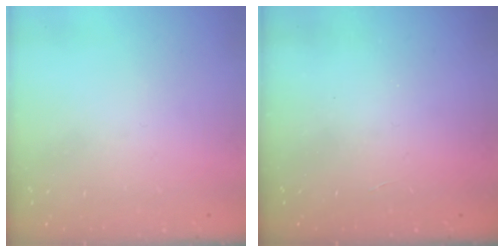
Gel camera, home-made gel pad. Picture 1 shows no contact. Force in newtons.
{"total": 2.1, "press": 2.1, "slide": 0.4}